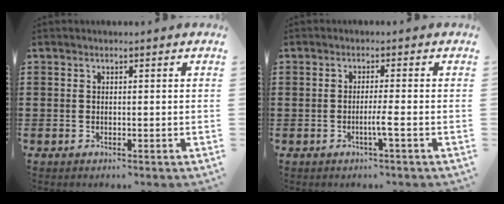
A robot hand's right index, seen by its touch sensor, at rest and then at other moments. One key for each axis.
{"total": 2.6, "fx": -0.9, "fy": -0.3, "fz": 2.4, "tx": -0.041, "ty": -0.007, "tz": -0.020}